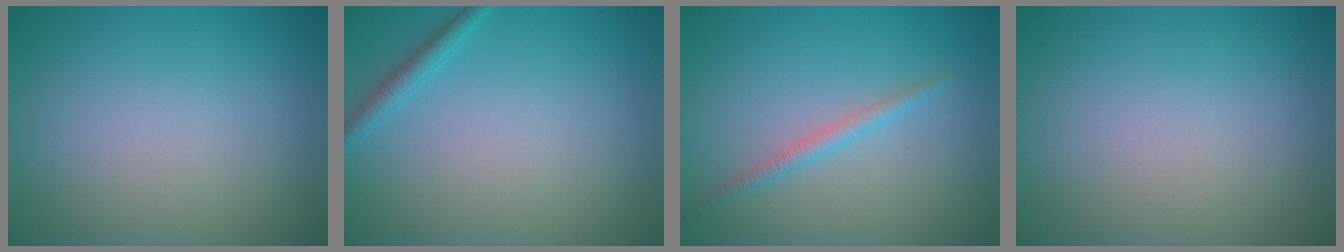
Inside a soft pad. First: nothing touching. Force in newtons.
{"total": 1.4, "press": 1.4, "slide": 0.1}
{"total": 1.3, "press": 1.3, "slide": 0.0}
{"total": 0.0}